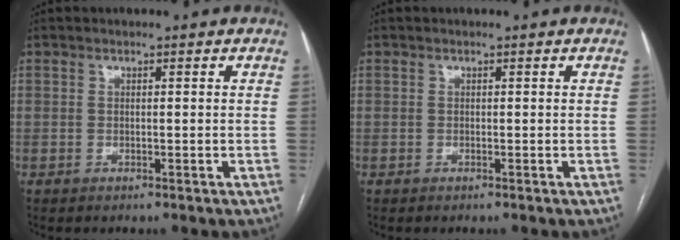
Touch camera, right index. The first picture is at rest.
{"total": 0.0}